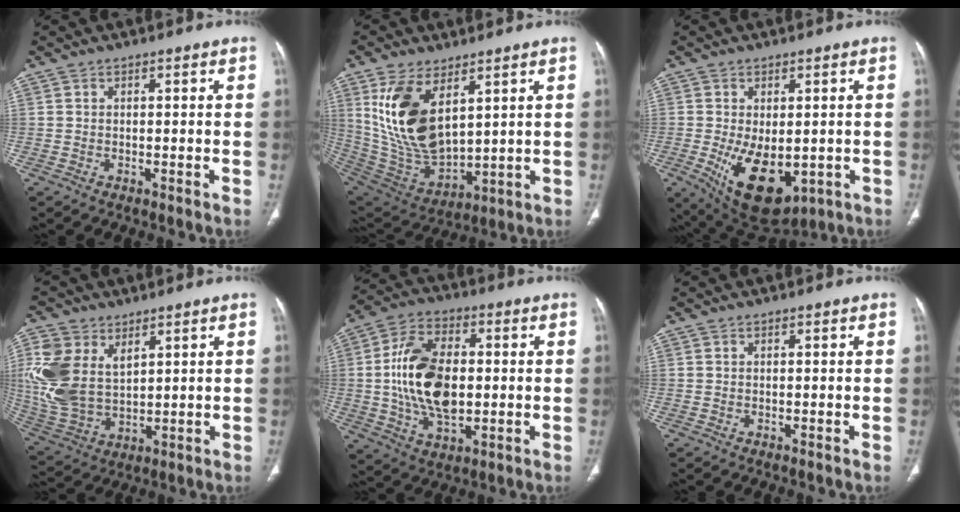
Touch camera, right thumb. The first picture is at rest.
{"total": 17.6, "force": [6.6, 9.1, 13.5], "torque": [-0.247, -0.030, 0.150]}
{"total": 12.6, "force": [-2.8, 6.9, 10.2], "torque": [-0.158, -0.017, -0.019]}
{"total": 14.6, "force": [4.9, 9.6, 9.8], "torque": [-0.214, -0.018, 0.112]}
{"total": 16.9, "force": [0.2, 10.0, 13.6], "torque": [-0.243, 0.010, 0.006]}
{"total": 0.0}